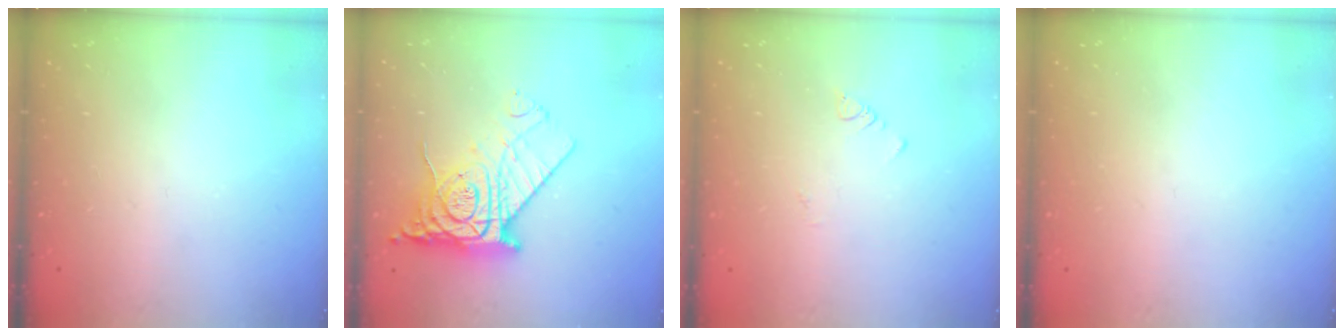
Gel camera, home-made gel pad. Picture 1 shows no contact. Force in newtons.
{"total": 14.8, "press": 14.7, "slide": 1.6}
{"total": 1.1, "press": 1.1, "slide": 0.3}
{"total": 0.8, "press": 0.8, "slide": 0.1}